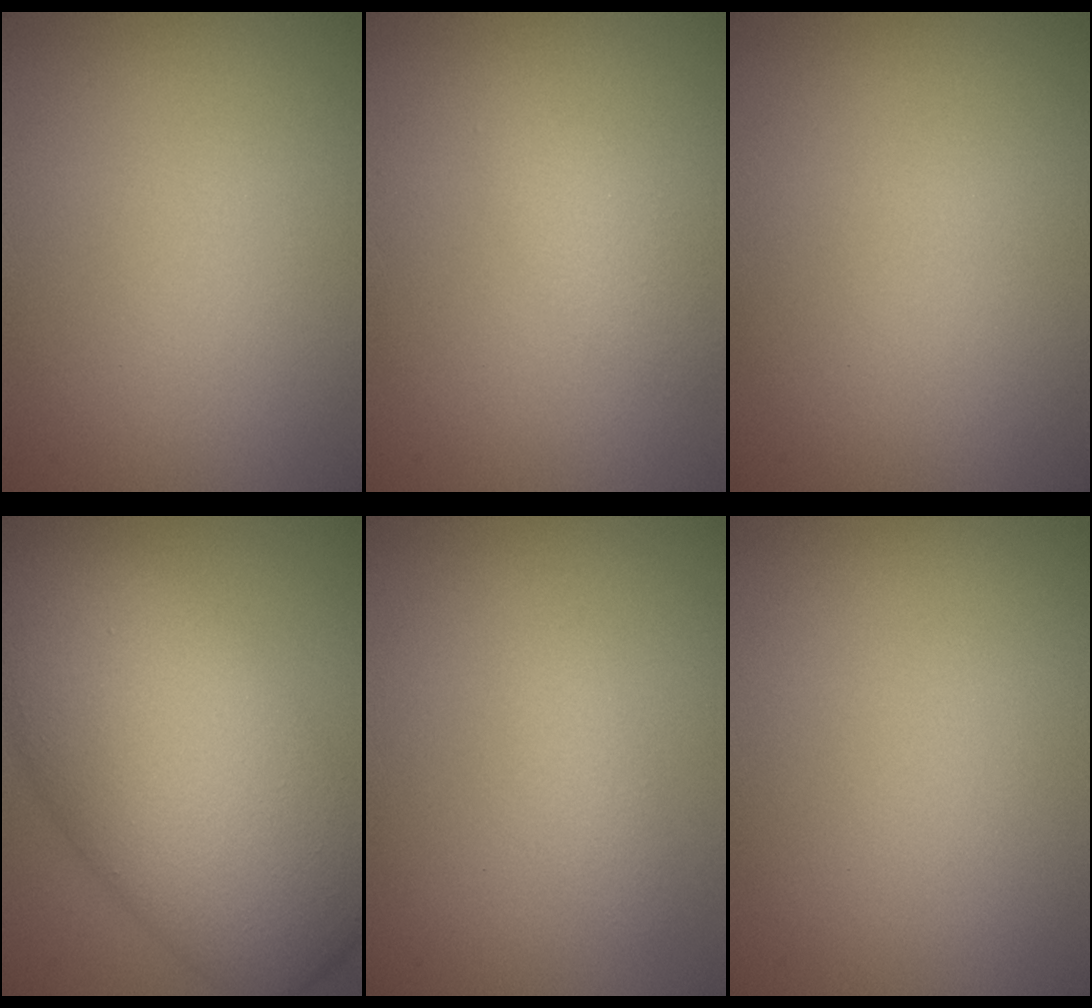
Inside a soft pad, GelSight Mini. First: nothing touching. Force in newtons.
{"total": 1.6, "press": 1.6, "slide": 0.1}
{"total": 0.0}
{"total": 12.2, "press": 12.2, "slide": 0.3}
{"total": 1.3, "press": 1.3, "slide": 0.1}
{"total": 0.0}